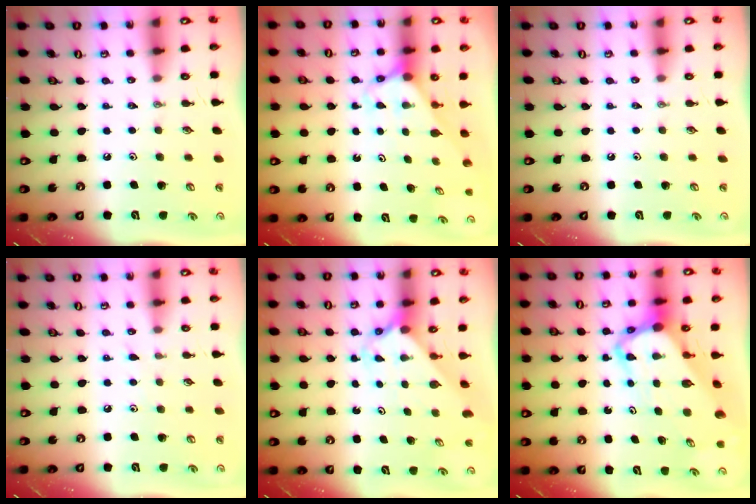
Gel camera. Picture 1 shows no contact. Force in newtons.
{"total": 2.7, "press": 2.7, "slide": 0.2}
{"total": 0.0}
{"total": 2.3, "press": 2.2, "slide": 0.4}
{"total": 2.5, "press": 2.4, "slide": 0.3}
{"total": 6.7, "press": 6.7, "slide": 0.4}